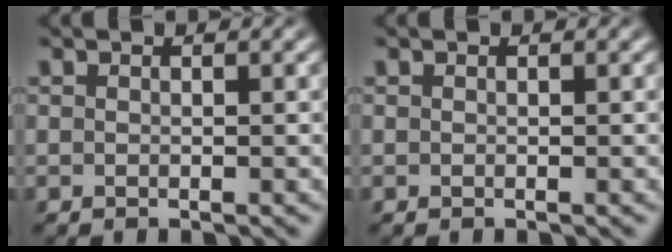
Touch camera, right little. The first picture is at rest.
{"total": 0.0}